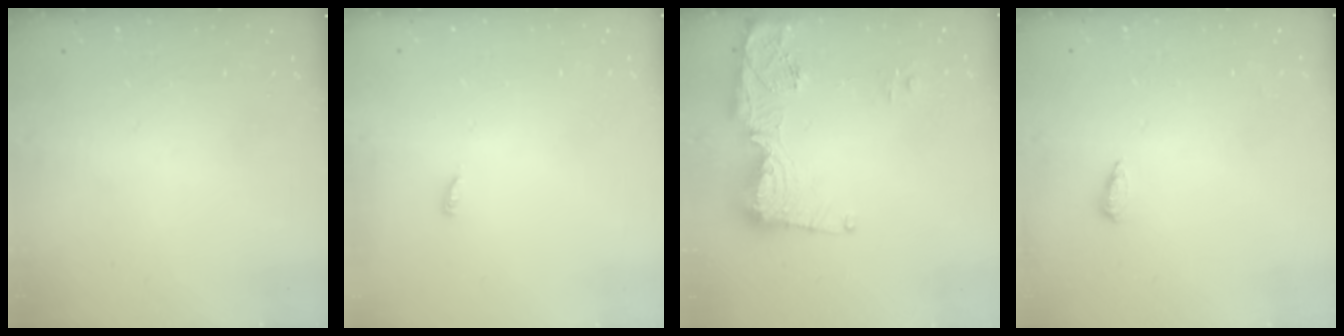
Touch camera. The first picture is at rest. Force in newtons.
{"total": 2.5, "press": 2.5, "slide": 0.2}
{"total": 14.0, "press": 13.9, "slide": 1.5}
{"total": 4.1, "press": 4.1, "slide": 0.5}